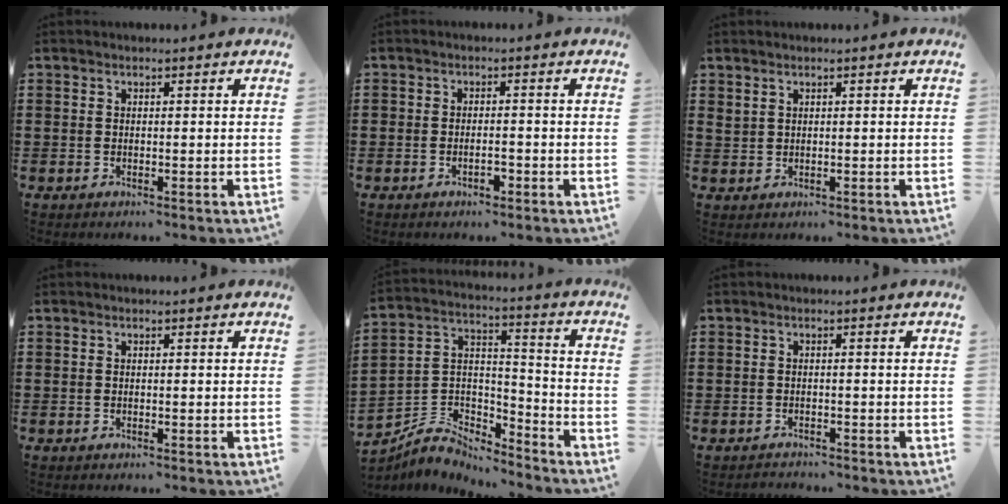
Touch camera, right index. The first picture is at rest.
{"total": 1.8, "force": [-1.1, 0.7, 1.2], "torque": [-0.026, 0.001, -0.022]}
{"total": 1.1, "force": [0.9, 0.4, 0.4], "torque": [-0.009, 0.001, 0.018]}
{"total": 0.0}
{"total": 5.9, "force": [-5.3, 2.5, 1.1], "torque": [-0.039, 0.004, -0.108]}
{"total": 1.1, "force": [-1.1, 0.2, -0.1], "torque": [-0.002, 0.003, -0.024]}